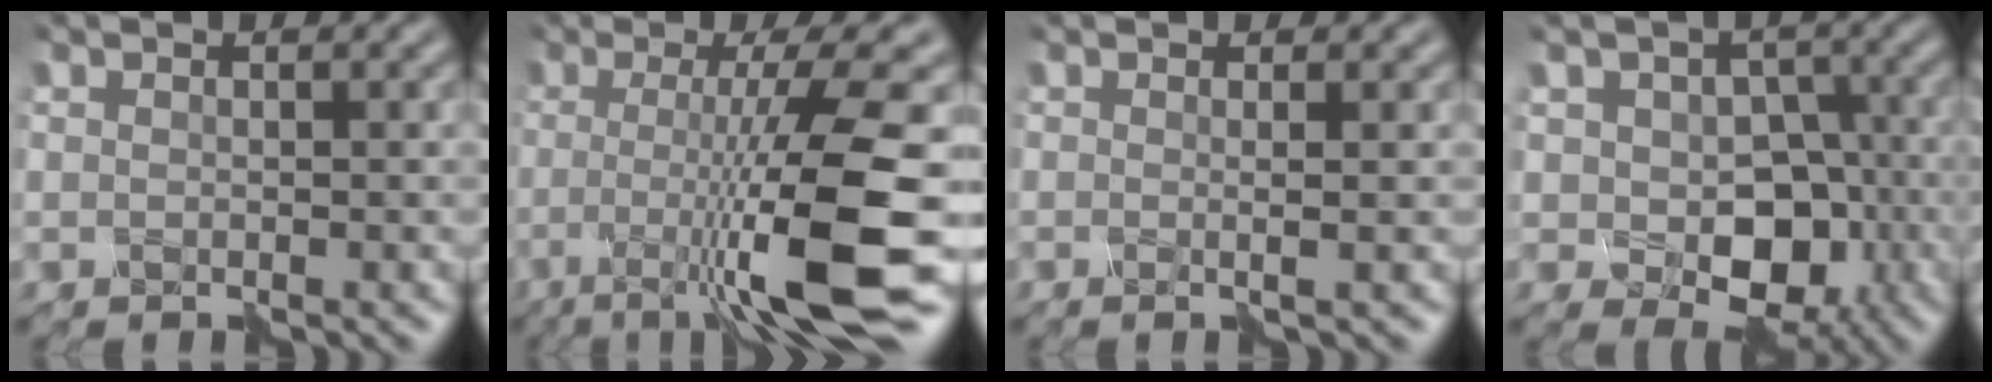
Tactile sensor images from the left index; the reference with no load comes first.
{"total": 10.9, "force": [-2.3, 1.6, 10.5], "torque": [-0.129, -0.012, -0.046]}
{"total": 1.2, "force": [0.1, 0.4, 1.1], "torque": [-0.013, 0.006, -0.018]}
{"total": 5.9, "force": [-1.8, 4.5, 3.3], "torque": [-0.045, -0.008, -0.031]}